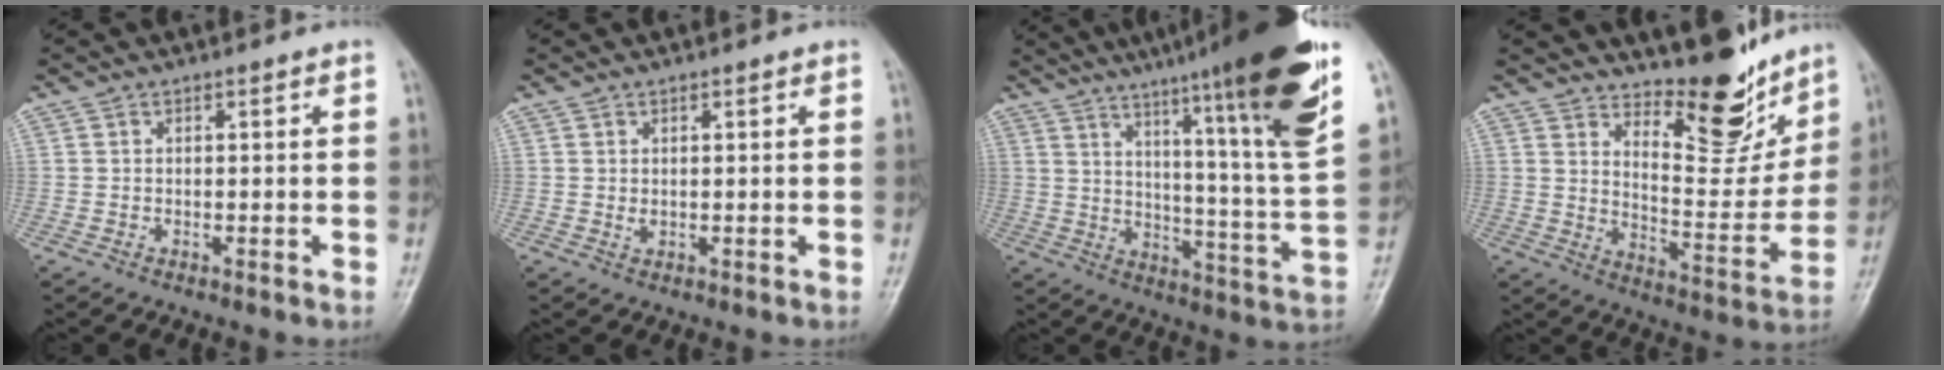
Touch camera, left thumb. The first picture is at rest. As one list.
[{"total": 1.3, "force": [0.6, 0.6, 0.9], "torque": [-0.014, -0.005, 0.015]}, {"total": 25.3, "force": [16.1, 1.0, 19.5], "torque": [-0.267, -0.076, 0.232]}, {"total": 14.2, "force": [11.4, 4.7, 7.1], "torque": [-0.059, -0.091, 0.184]}]